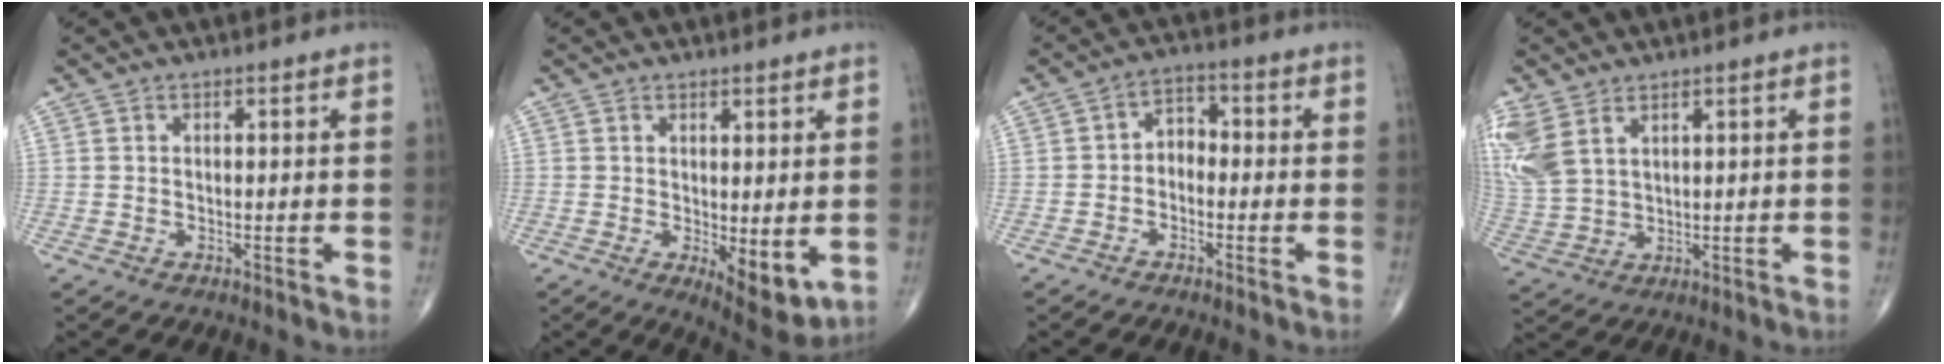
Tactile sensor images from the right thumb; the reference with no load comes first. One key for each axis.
{"total": 7.1, "fx": -0.6, "fy": 2.9, "fz": 6.5, "tx": -0.080, "ty": -0.021, "tz": 0.001}
{"total": 3.9, "fx": -1.1, "fy": 2.8, "fz": 2.4, "tx": -0.019, "ty": 0.026, "tz": -0.034}
{"total": 9.5, "fx": 4.9, "fy": 5.3, "fz": 6.2, "tx": -0.157, "ty": -0.008, "tz": 0.114}